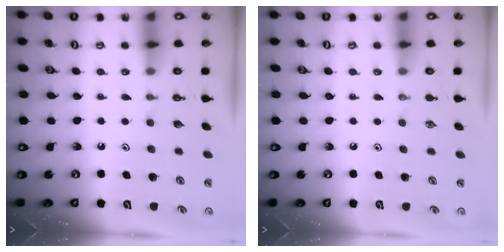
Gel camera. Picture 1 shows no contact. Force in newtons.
{"total": 0.0}